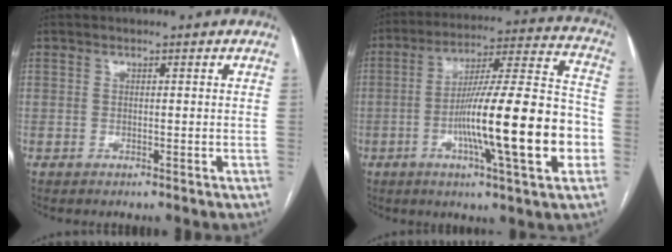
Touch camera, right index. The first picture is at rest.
{"total": 20.6, "force": [-5.3, 1.1, 19.9], "torque": [-0.299, 0.006, -0.083]}